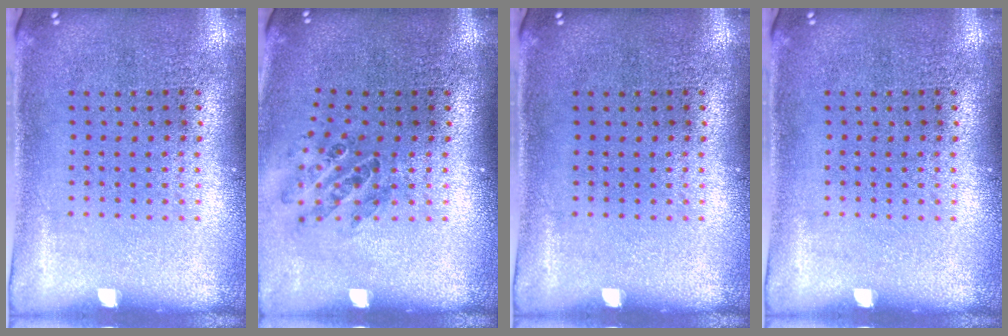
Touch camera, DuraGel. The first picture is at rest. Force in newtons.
{"total": 0.9, "press": 0.9, "slide": 0.1}
{"total": 0.0}
{"total": 0.0}